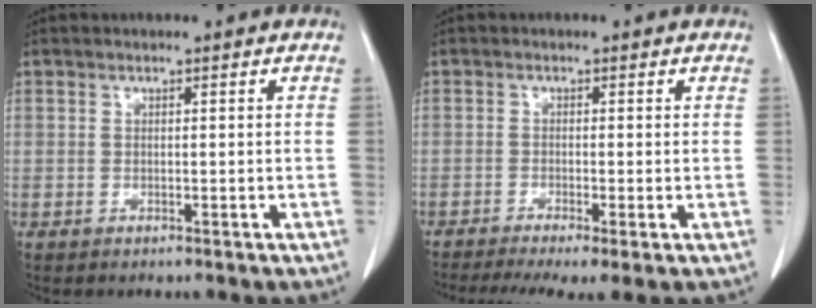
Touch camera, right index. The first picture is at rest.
{"total": 7.6, "force": [-5.1, 1.2, 5.5], "torque": [-0.088, -0.009, -0.085]}